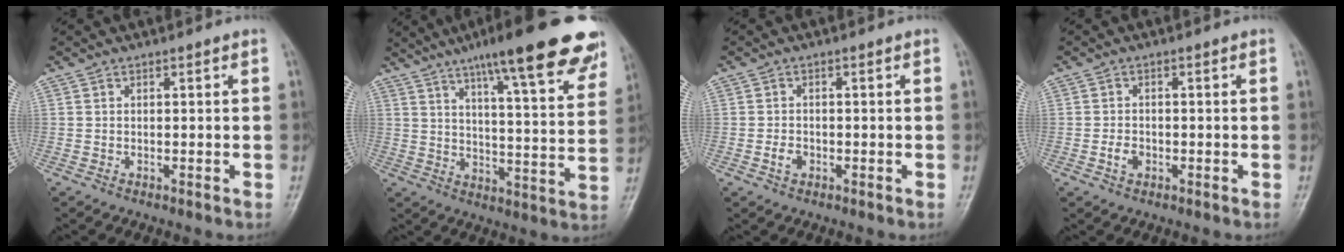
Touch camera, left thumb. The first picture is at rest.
{"total": 23.5, "force": [16.3, 4.4, 16.3], "torque": [-0.205, -0.044, 0.220]}
{"total": 2.1, "force": [-0.8, 1.6, 1.1], "torque": [-0.017, 0.005, -0.015]}
{"total": 2.4, "force": [-0.8, 1.8, 1.3], "torque": [-0.020, 0.005, -0.016]}